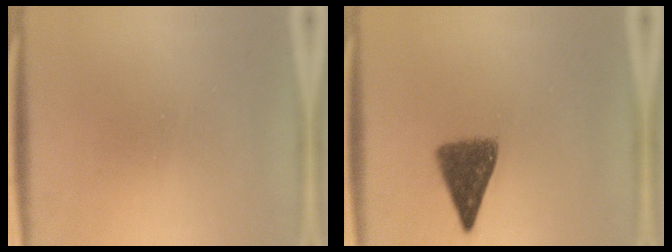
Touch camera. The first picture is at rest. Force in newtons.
{"total": 6.8}